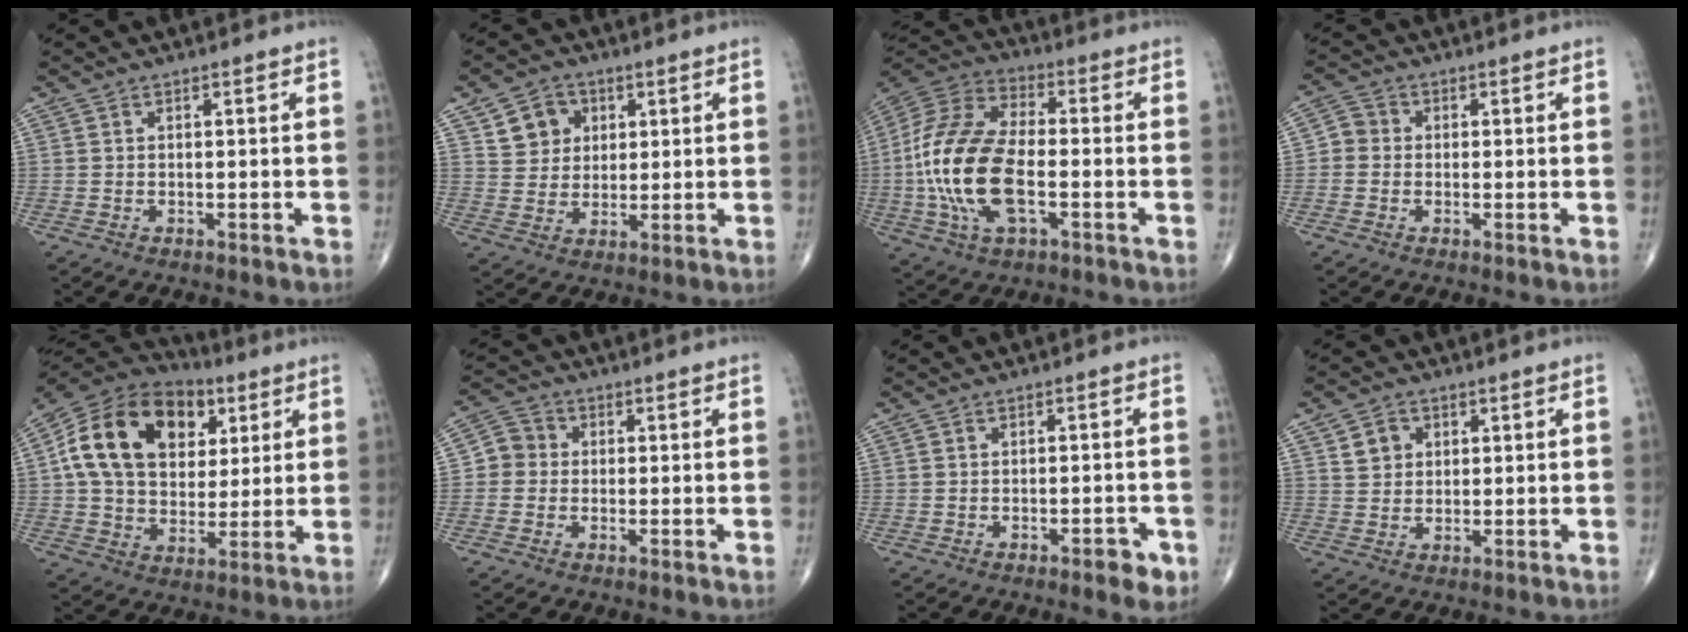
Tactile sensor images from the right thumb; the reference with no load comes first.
{"total": 7.5, "force": [3.1, 6.4, 2.5], "torque": [-0.008, -0.011, 0.055]}
{"total": 20.1, "force": [-3.1, 10.0, 17.2], "torque": [-0.369, 0.019, -0.059]}
{"total": 3.3, "force": [-0.3, 3.2, 1.1], "torque": [-0.002, 0.007, -0.015]}
{"total": 22.7, "force": [6.5, 15.8, 15.0], "torque": [-0.248, 0.011, 0.106]}
{"total": 4.6, "force": [-0.1, 4.3, 1.3], "torque": [-0.002, 0.010, -0.014]}
{"total": 3.6, "force": [-1.9, 1.4, 2.7], "torque": [-0.025, 0.007, -0.021]}
{"total": 4.5, "force": [1.8, 3.8, 1.6], "torque": [-0.006, -0.007, 0.031]}